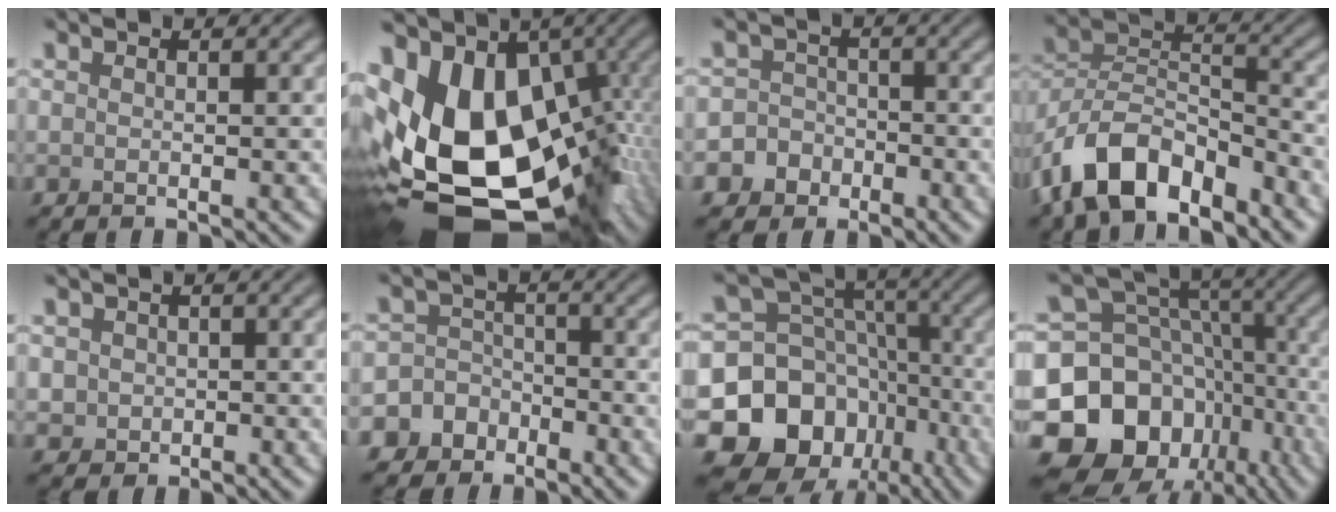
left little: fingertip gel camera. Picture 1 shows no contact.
{"total": 17.5, "force": [-2.3, 11.5, 13.0], "torque": [-0.235, -0.016, -0.033]}
{"total": 5.3, "force": [-2.9, 4.4, 0.5], "torque": [0.013, -0.008, -0.071]}
{"total": 9.7, "force": [-6.4, 4.7, 5.5], "torque": [-0.094, 0.002, -0.130]}
{"total": 1.7, "force": [0.0, 1.6, 0.4], "torque": [-0.004, -0.006, 0.002]}
{"total": 7.4, "force": [-4.2, 6.0, 0.5], "torque": [0.002, -0.002, -0.097]}
{"total": 13.7, "force": [-6.6, 11.0, 4.8], "torque": [-0.099, 0.001, -0.116]}
{"total": 14.9, "force": [-6.8, 11.7, 6.3], "torque": [-0.135, 0.014, -0.117]}